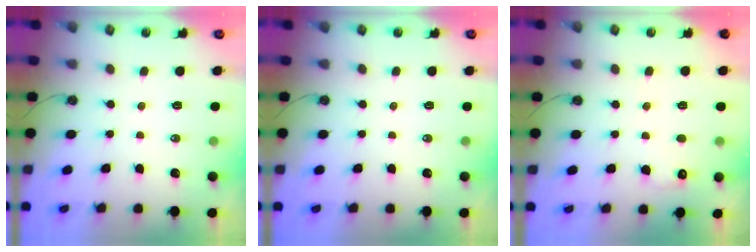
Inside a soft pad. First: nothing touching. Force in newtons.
{"total": 0.0}
{"total": 5.3, "press": 5.2, "slide": 1.1}